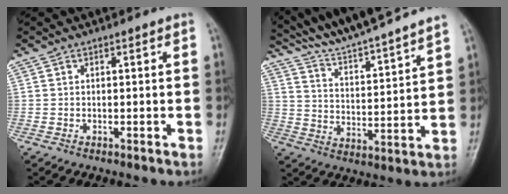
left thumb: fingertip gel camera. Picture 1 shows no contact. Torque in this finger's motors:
{"motor_torque": [1.75, -1.62, 1.40, -1.37, 0.06]}